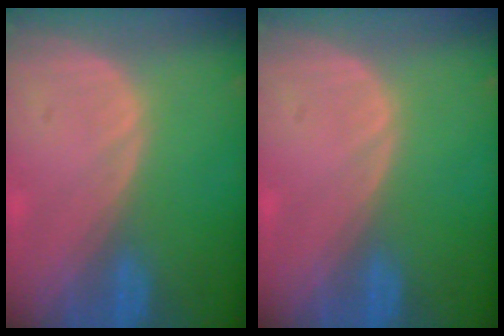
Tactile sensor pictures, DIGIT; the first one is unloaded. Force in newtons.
{"total": 0.0}